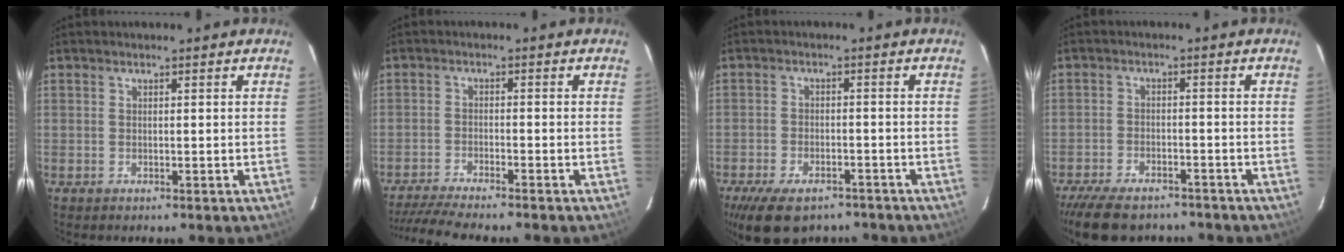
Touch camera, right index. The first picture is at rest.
{"total": 9.5, "force": [-8.9, -0.3, 3.5], "torque": [-0.090, -0.016, -0.149]}
{"total": 11.7, "force": [-8.9, 5.4, 5.2], "torque": [-0.128, -0.012, -0.140]}
{"total": 11.6, "force": [-10.0, 4.2, 4.0], "torque": [-0.105, -0.014, -0.156]}